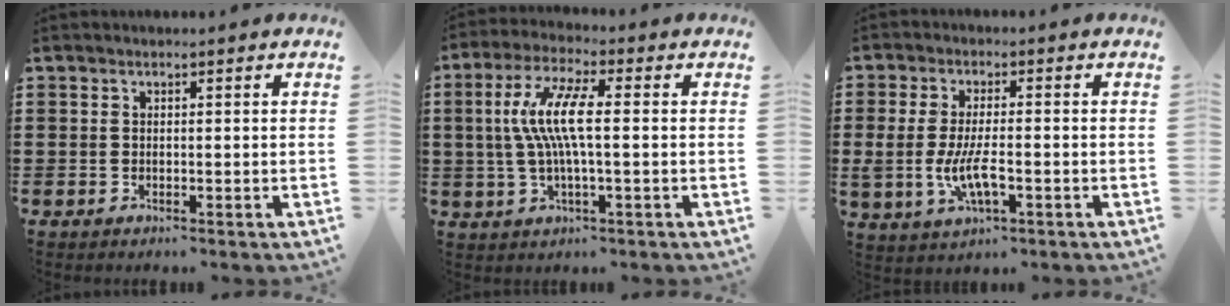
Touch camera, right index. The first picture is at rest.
{"total": 8.3, "force": [0.0, 1.7, 8.1], "torque": [-0.176, -0.007, -0.012]}
{"total": 6.4, "force": [-1.6, 2.4, 5.7], "torque": [-0.127, -0.005, -0.033]}